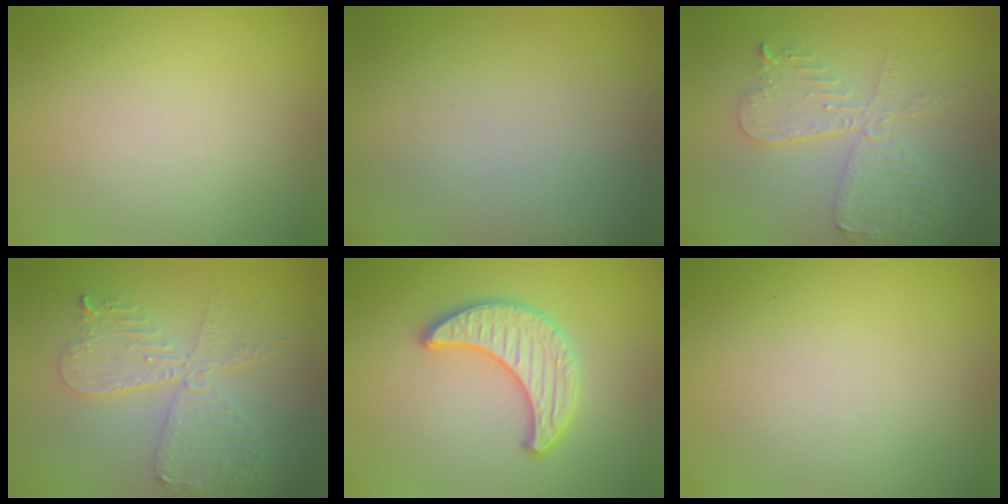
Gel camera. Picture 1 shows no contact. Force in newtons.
{"total": 0.0}
{"total": 4.4, "press": 3.8, "slide": 2.2}
{"total": 4.6, "press": 4.0, "slide": 2.3}
{"total": 2.7, "press": 2.7, "slide": 0.1}
{"total": 0.0}